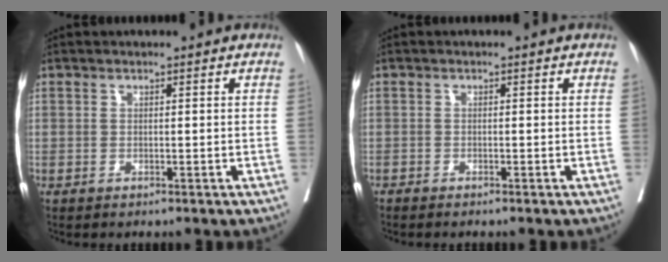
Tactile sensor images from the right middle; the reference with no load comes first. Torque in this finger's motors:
{"motor_torque": [-0.33, -0.07, 0.01, 0.00]}